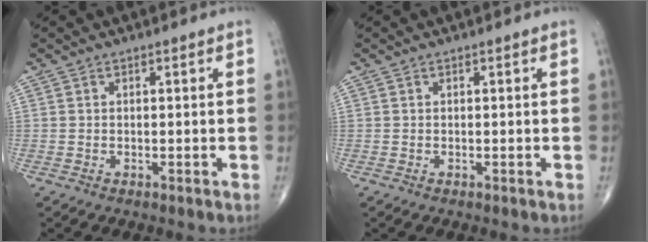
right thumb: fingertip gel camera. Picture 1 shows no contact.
{"total": 0.0}